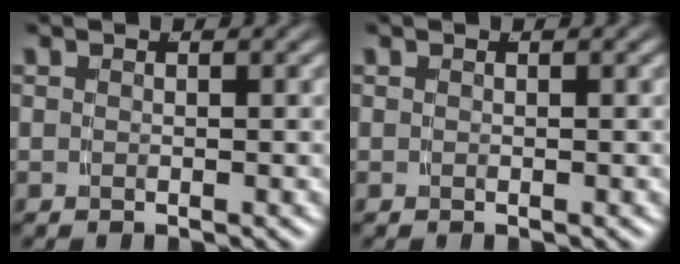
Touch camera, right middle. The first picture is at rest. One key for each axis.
{"total": 0.0}